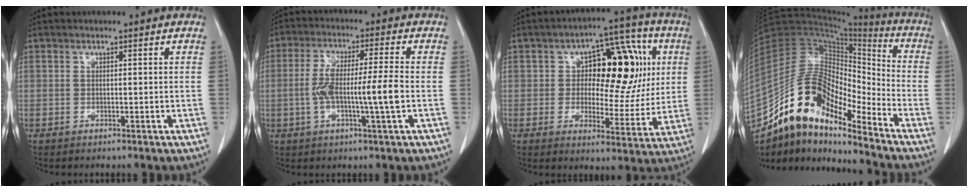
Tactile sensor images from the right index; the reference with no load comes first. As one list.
[{"total": 9.4, "force": [-1.6, 0.1, 9.3], "torque": [-0.178, 0.007, -0.031]}, {"total": 14.6, "force": [2.9, 7.5, 12.2], "torque": [-0.148, 0.041, 0.046]}, {"total": 17.0, "force": [-12.8, 5.2, 9.8], "torque": [-0.173, 0.050, -0.227]}]